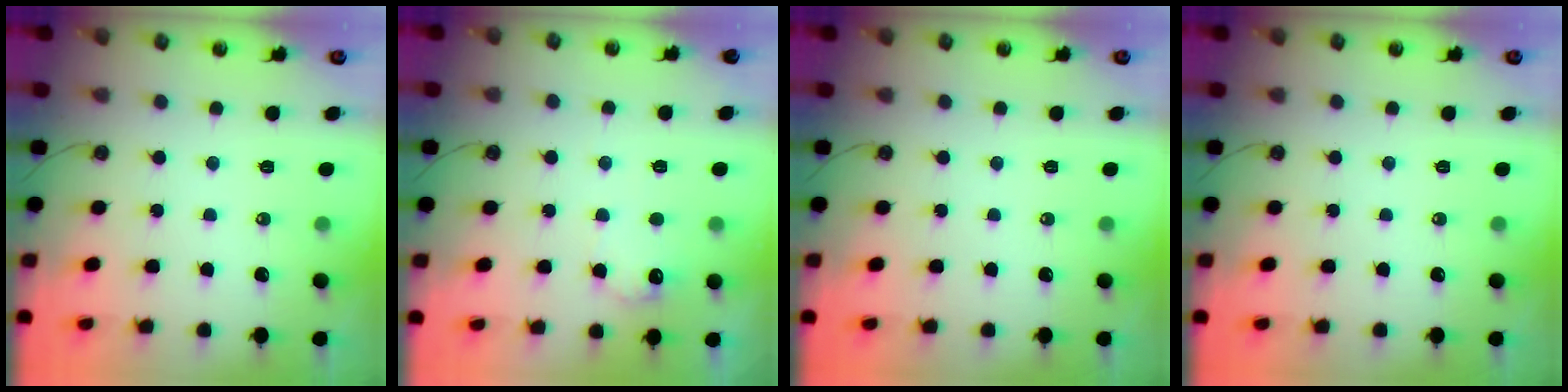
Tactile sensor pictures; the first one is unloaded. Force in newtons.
{"total": 7.5, "press": 7.5, "slide": 0.4}
{"total": 0.0}
{"total": 0.0}